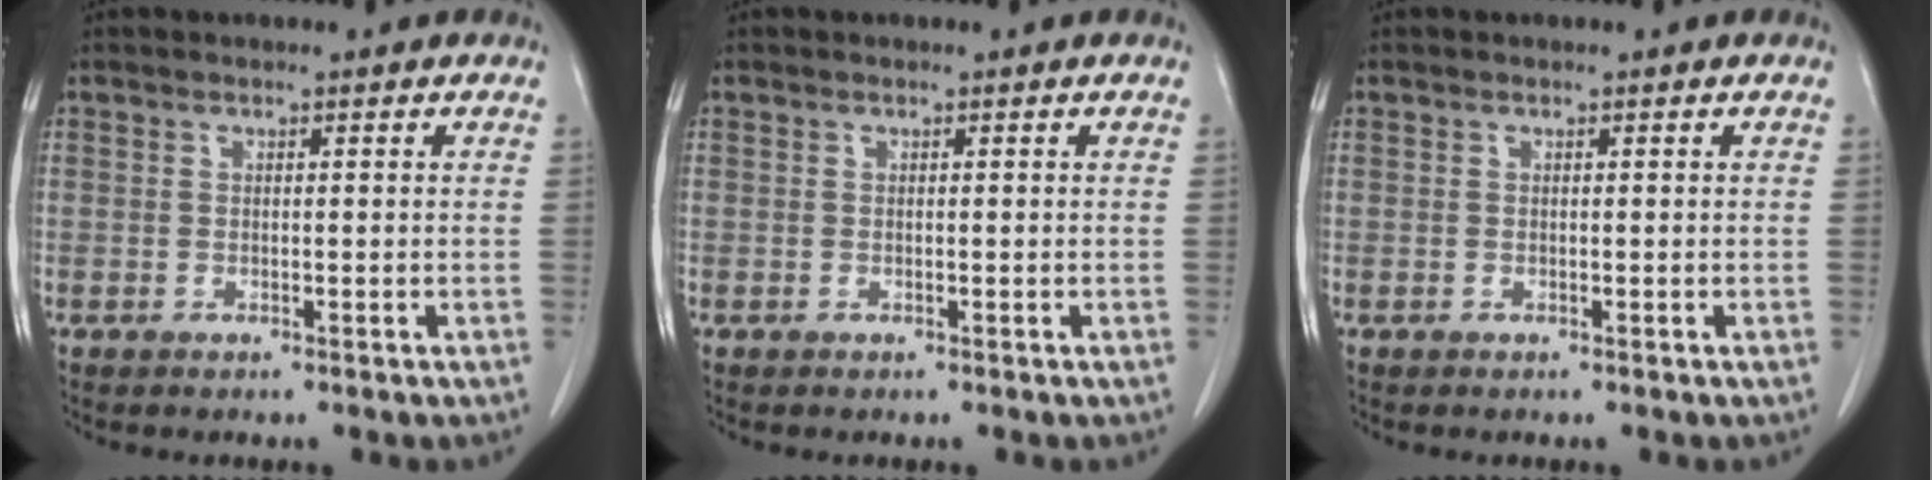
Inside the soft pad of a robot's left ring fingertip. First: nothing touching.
{"total": 0.0}
{"total": 0.0}